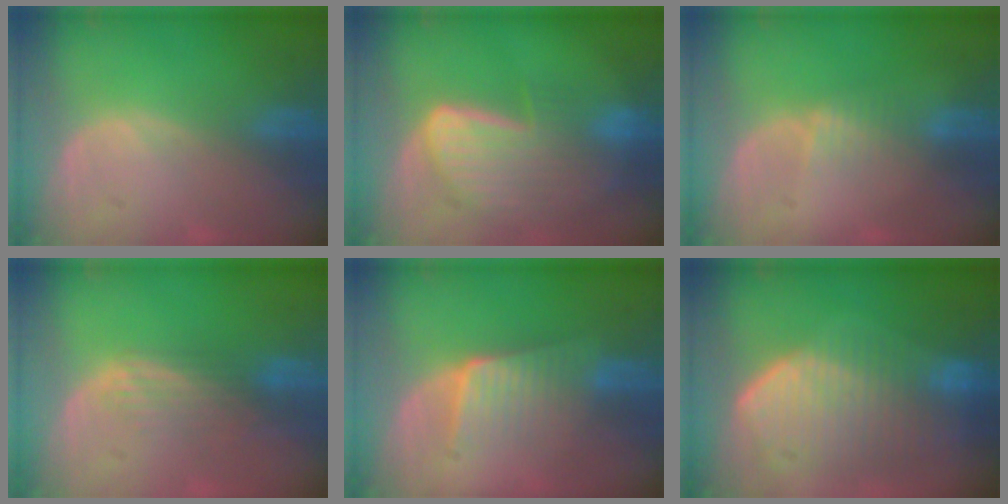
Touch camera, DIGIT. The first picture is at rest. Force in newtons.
{"total": 9.0, "press": 7.9, "slide": 4.2}
{"total": 1.9, "press": 1.9, "slide": 0.2}
{"total": 3.7, "press": 3.1, "slide": 2.0}
{"total": 6.7, "press": 5.9, "slide": 3.2}
{"total": 10.8, "press": 9.5, "slide": 5.2}